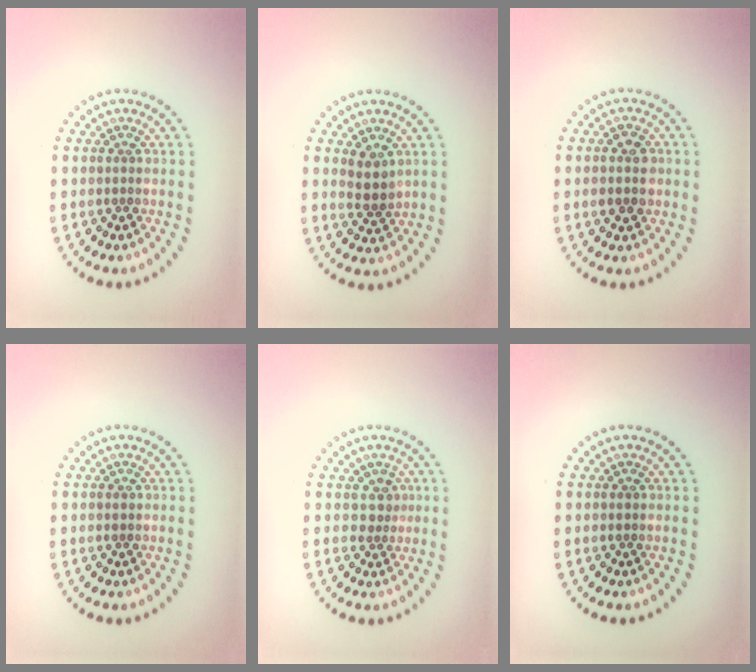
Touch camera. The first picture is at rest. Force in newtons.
{"total": 2.5, "press": 2.2, "slide": 1.3}
{"total": 2.7, "press": 2.7, "slide": 0.1}
{"total": 0.7, "press": 0.7, "slide": 0.2}
{"total": 1.7, "press": 1.2, "slide": 1.2}
{"total": 0.7, "press": 0.7, "slide": 0.1}